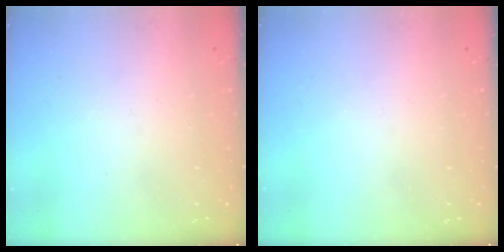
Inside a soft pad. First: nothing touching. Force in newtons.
{"total": 0.0}